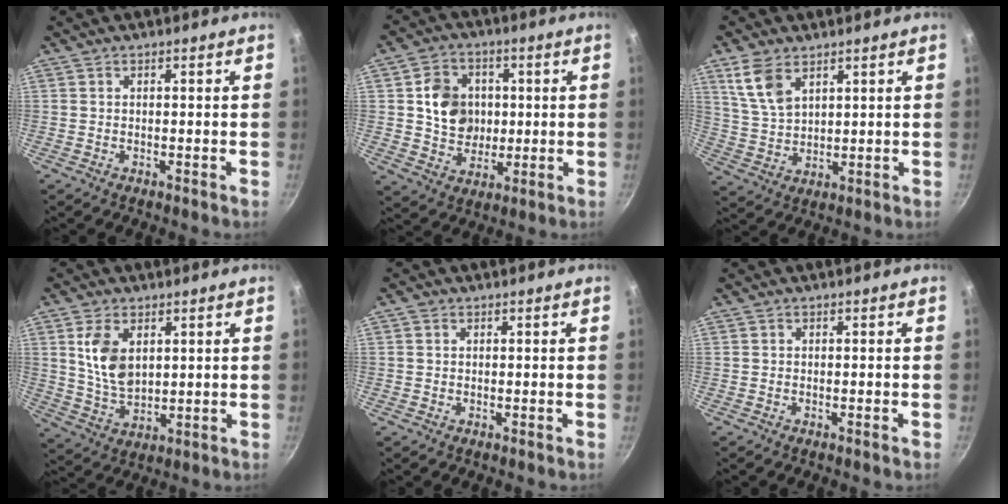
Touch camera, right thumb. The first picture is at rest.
{"total": 10.8, "force": [1.4, 9.3, 5.4], "torque": [-0.056, 0.001, 0.026]}
{"total": 7.7, "force": [4.3, 4.3, 4.8], "torque": [-0.083, -0.021, 0.093]}
{"total": 9.3, "force": [2.9, 5.7, 6.8], "torque": [-0.121, -0.021, 0.063]}
{"total": 1.6, "force": [-0.2, 1.6, 0.2], "torque": [0.005, 0.004, -0.004]}
{"total": 0.7, "force": [-0.4, 0.0, 0.6], "torque": [-0.016, 0.005, -0.008]}